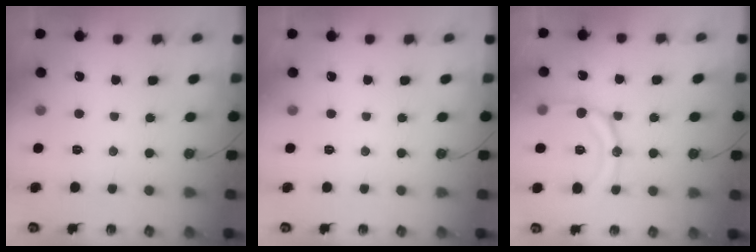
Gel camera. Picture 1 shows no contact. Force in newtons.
{"total": 0.0}
{"total": 14.2, "press": 14.1, "slide": 1.7}